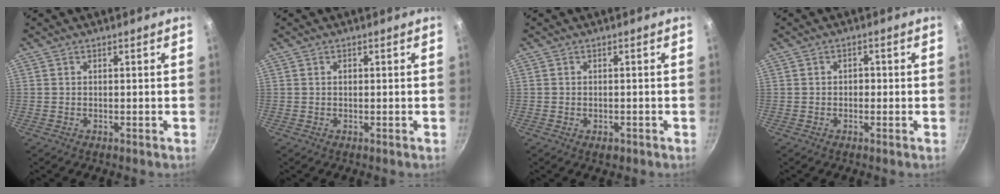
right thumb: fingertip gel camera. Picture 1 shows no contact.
{"total": 0.7, "force": [0.1, 0.6, 0.5], "torque": [-0.006, 0.005, 0.001]}
{"total": 1.7, "force": [-0.8, 1.1, 1.1], "torque": [-0.016, 0.001, -0.011]}
{"total": 1.7, "force": [-0.3, 1.4, 1.0], "torque": [-0.007, 0.007, -0.007]}